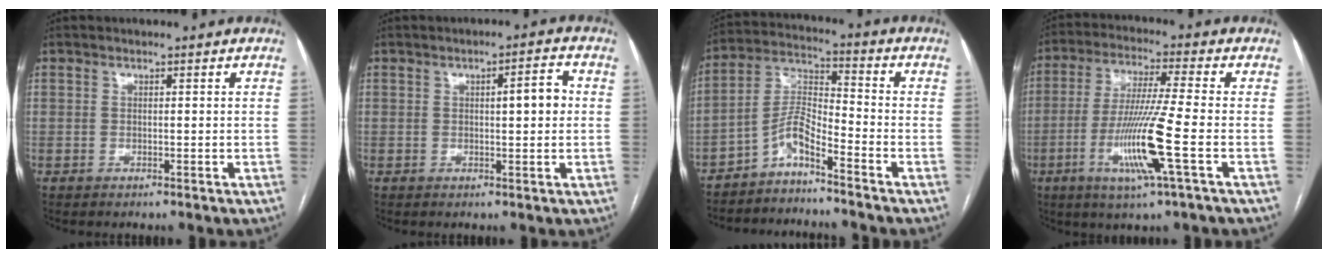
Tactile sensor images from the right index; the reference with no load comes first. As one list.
[{"total": 4.2, "force": [0.5, 0.8, 4.0], "torque": [-0.057, 0.009, 0.005]}, {"total": 6.1, "force": [-4.7, 0.8, 3.8], "torque": [-0.083, 0.011, -0.094]}, {"total": 12.2, "force": [-3.6, -0.9, 11.6], "torque": [-0.234, -0.019, -0.074]}]